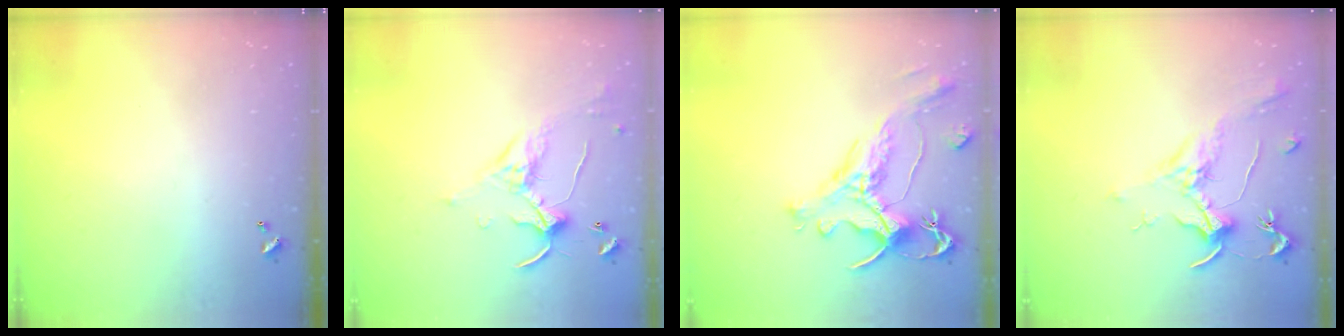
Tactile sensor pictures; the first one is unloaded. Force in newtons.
{"total": 1.2, "press": 0.8, "slide": 0.8}
{"total": 1.8, "press": 1.2, "slide": 1.3}
{"total": 2.0, "press": 1.8, "slide": 0.8}